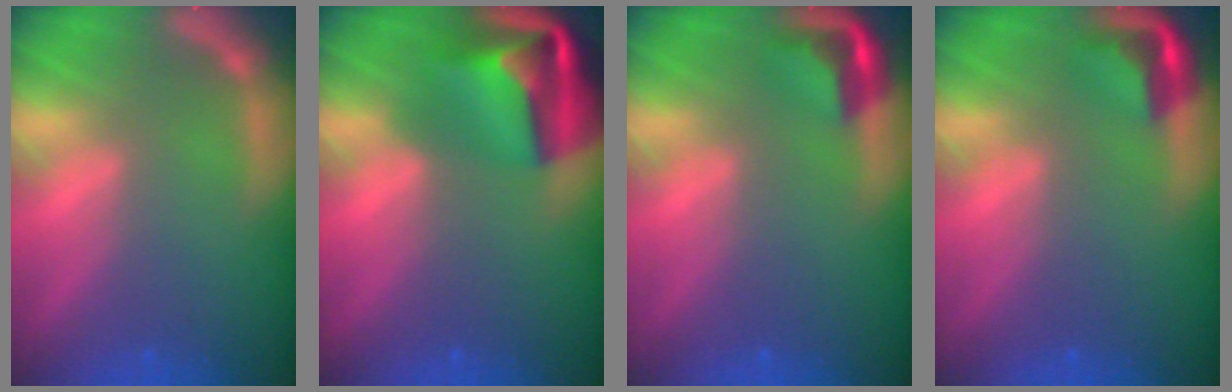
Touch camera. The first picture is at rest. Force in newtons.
{"total": 9.5}
{"total": 3.5}
{"total": 3.5}